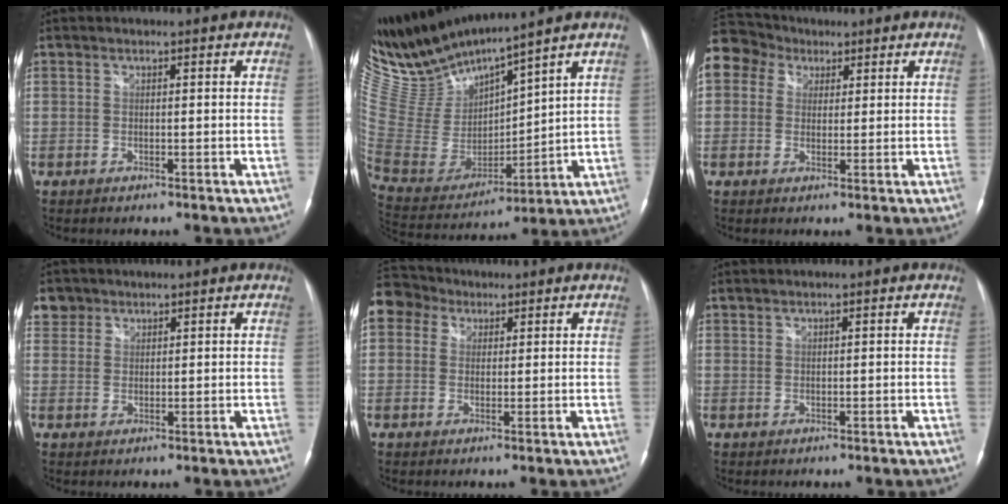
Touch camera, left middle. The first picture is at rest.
{"total": 14.8, "force": [14.0, -0.3, 4.7], "torque": [-0.120, -0.010, 0.298]}
{"total": 16.7, "force": [7.6, 13.5, 6.4], "torque": [-0.211, 0.091, 0.149]}
{"total": 3.4, "force": [2.3, 2.5, -0.1], "torque": [0.007, 0.009, 0.042]}
{"total": 9.3, "force": [4.7, 7.3, 3.3], "torque": [-0.087, 0.050, 0.090]}
{"total": 0.6, "force": [0.6, 0.0, 0.0], "torque": [-0.005, 0.005, 0.016]}